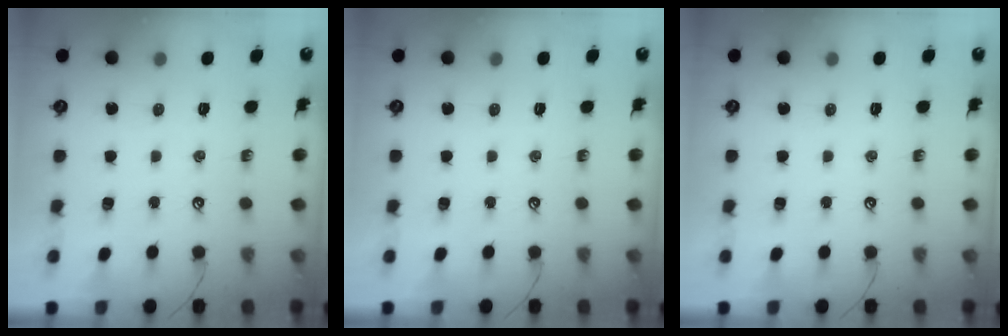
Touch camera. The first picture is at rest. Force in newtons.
{"total": 0.0}
{"total": 0.0}